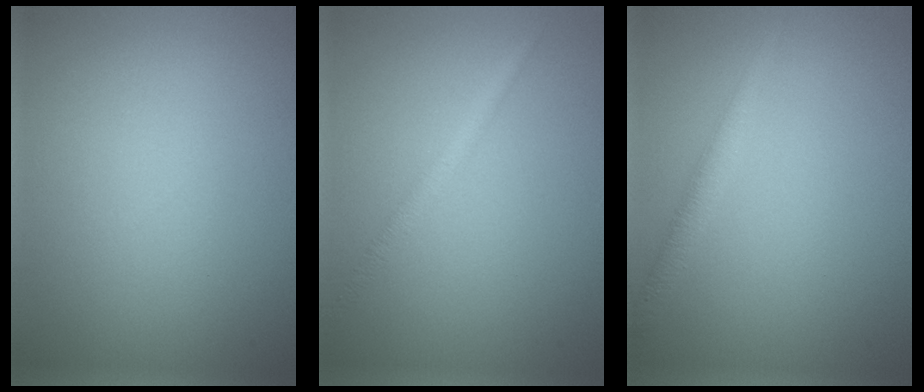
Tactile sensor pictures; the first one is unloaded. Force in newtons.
{"total": 1.6, "press": 1.6, "slide": 0.0}
{"total": 2.2, "press": 2.2, "slide": 0.1}